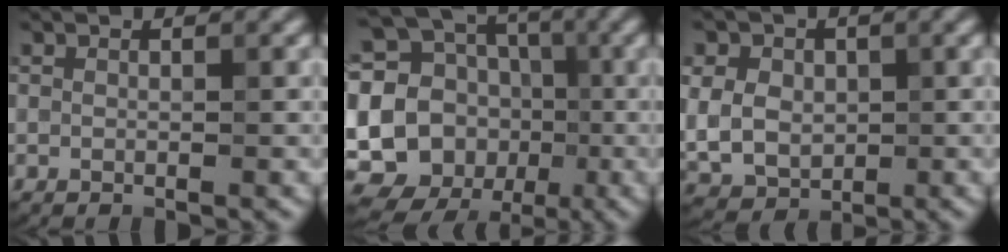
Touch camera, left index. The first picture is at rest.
{"total": 16.6, "force": [0.0, 14.8, 7.6], "torque": [-0.193, 0.031, -0.018]}
{"total": 9.8, "force": [1.5, 8.0, 5.5], "torque": [-0.101, 0.029, 0.005]}